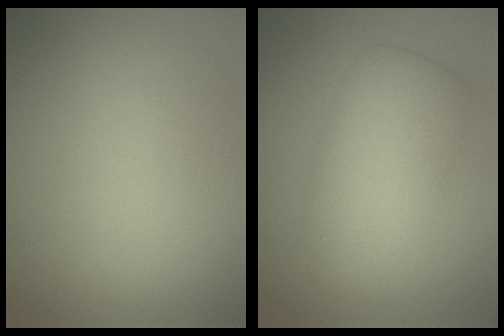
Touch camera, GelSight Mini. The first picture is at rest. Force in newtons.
{"total": 5.3, "press": 5.3, "slide": 0.1}